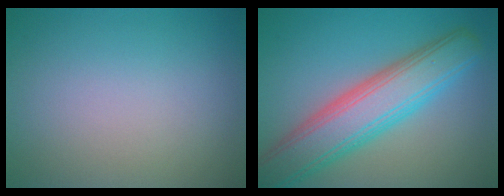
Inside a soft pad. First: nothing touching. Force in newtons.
{"total": 8.1, "press": 8.1, "slide": 0.5}